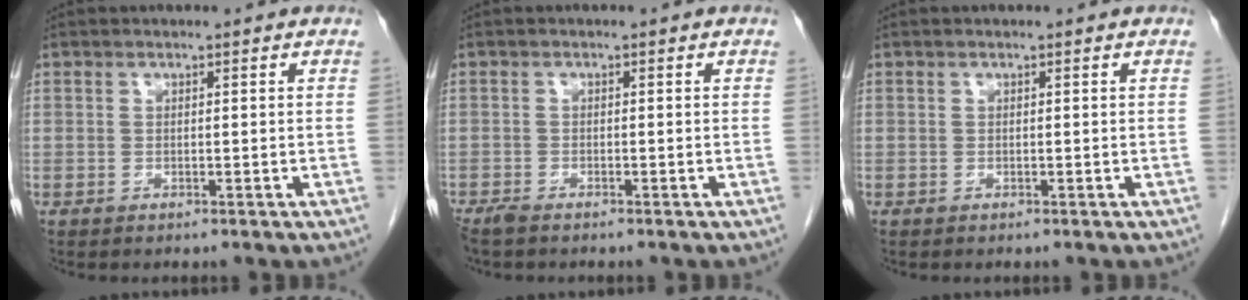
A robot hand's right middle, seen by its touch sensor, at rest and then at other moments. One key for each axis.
{"total": 2.0, "fx": -1.7, "fy": 0.4, "fz": 1.0, "tx": -0.023, "ty": -0.006, "tz": -0.032}
{"total": 0.0}